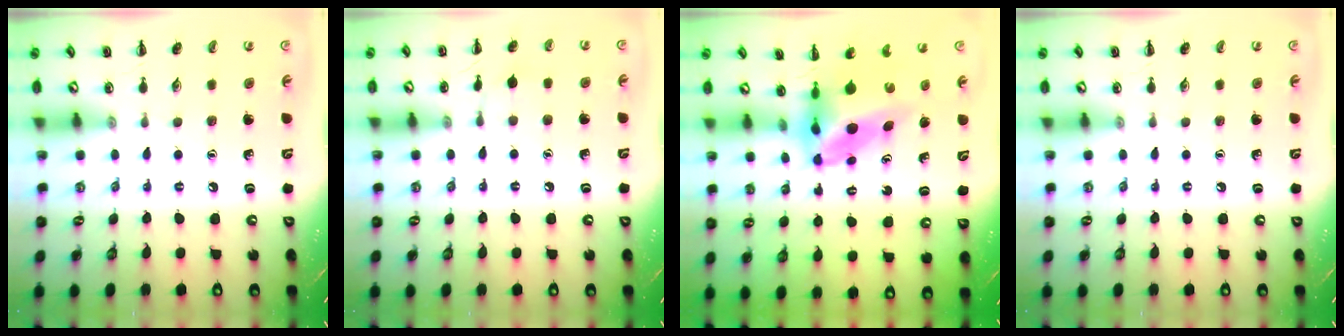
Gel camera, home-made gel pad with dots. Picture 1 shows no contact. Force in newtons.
{"total": 5.4, "press": 5.1, "slide": 1.8}
{"total": 6.0, "press": 5.7, "slide": 1.8}
{"total": 0.0}